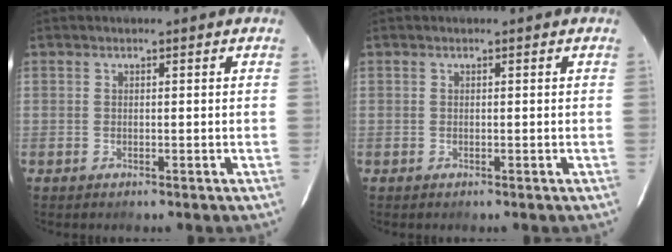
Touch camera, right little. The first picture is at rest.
{"total": 0.0}